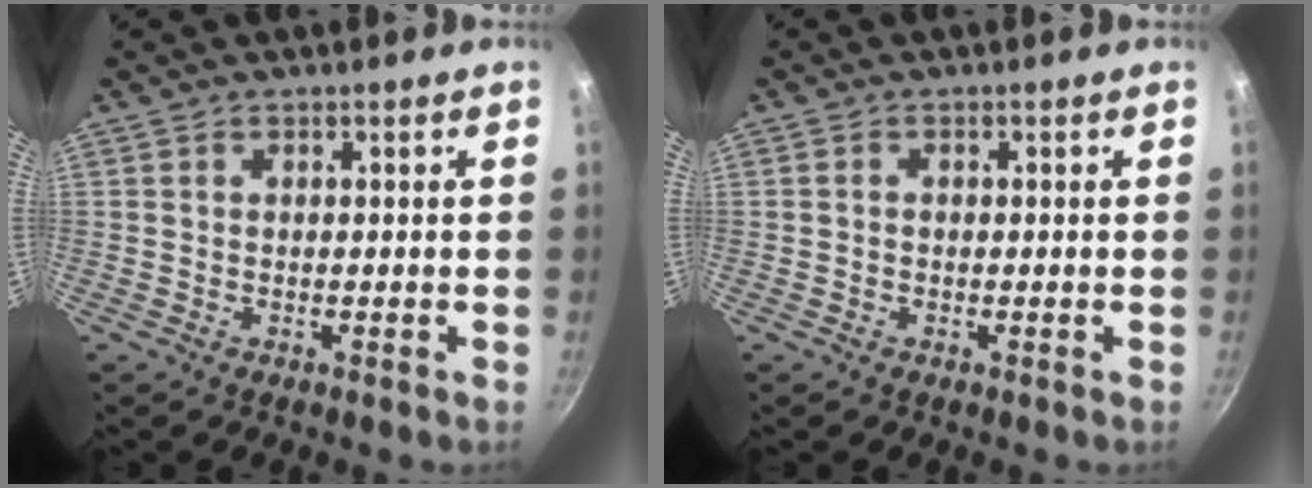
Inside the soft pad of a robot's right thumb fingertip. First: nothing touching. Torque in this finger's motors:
{"motor_torque": [-0.42, -0.38, -0.30, 0.14, 0.05]}